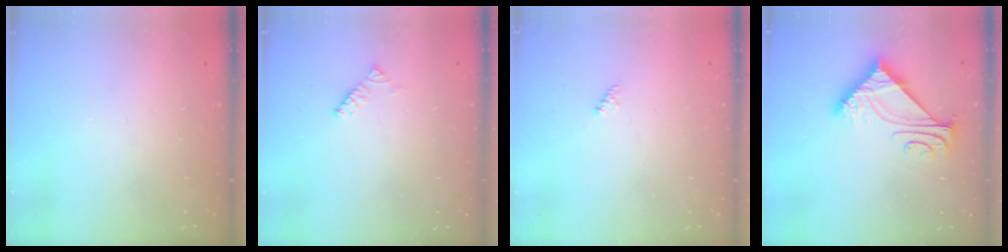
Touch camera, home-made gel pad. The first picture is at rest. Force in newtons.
{"total": 2.9, "press": 2.9, "slide": 0.5}
{"total": 1.1, "press": 1.1, "slide": 0.3}
{"total": 7.7, "press": 7.6, "slide": 1.0}